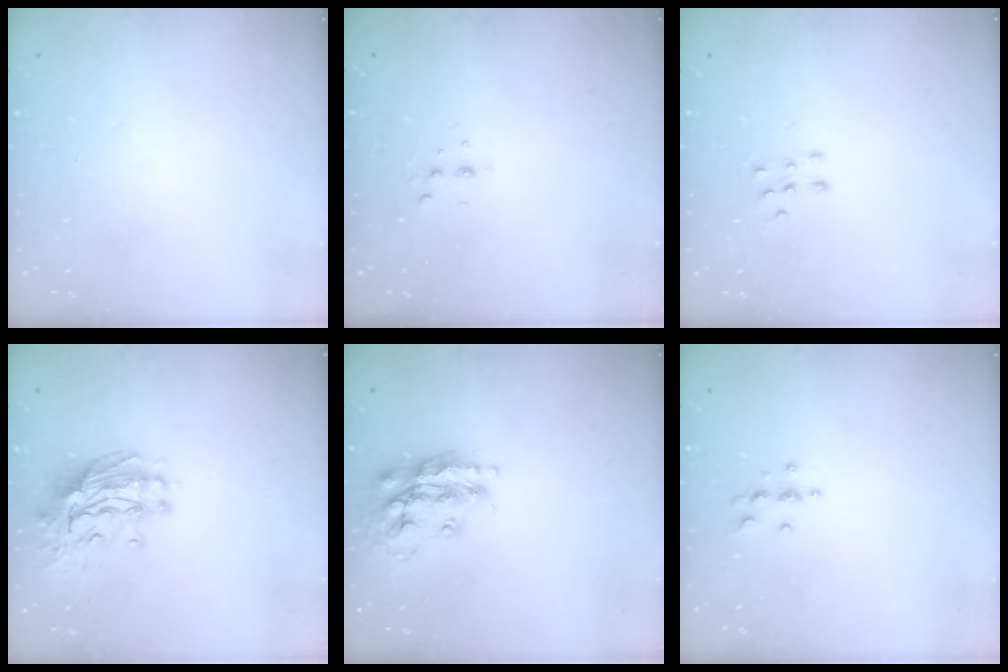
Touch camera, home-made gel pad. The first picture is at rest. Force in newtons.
{"total": 3.1, "press": 3.1, "slide": 0.6}
{"total": 6.0, "press": 6.0, "slide": 0.4}
{"total": 11.5, "press": 11.4, "slide": 1.2}
{"total": 17.3, "press": 17.2, "slide": 1.7}
{"total": 3.8, "press": 3.7, "slide": 0.5}